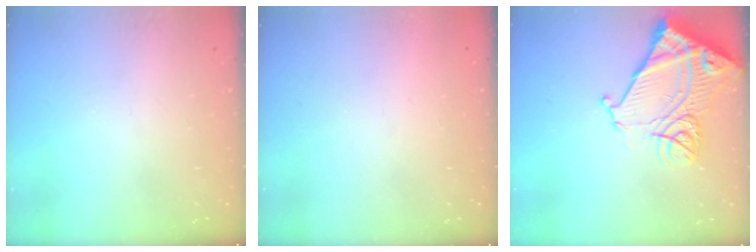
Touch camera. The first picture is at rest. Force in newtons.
{"total": 1.5, "press": 1.5, "slide": 0.1}
{"total": 17.1, "press": 17.0, "slide": 1.9}